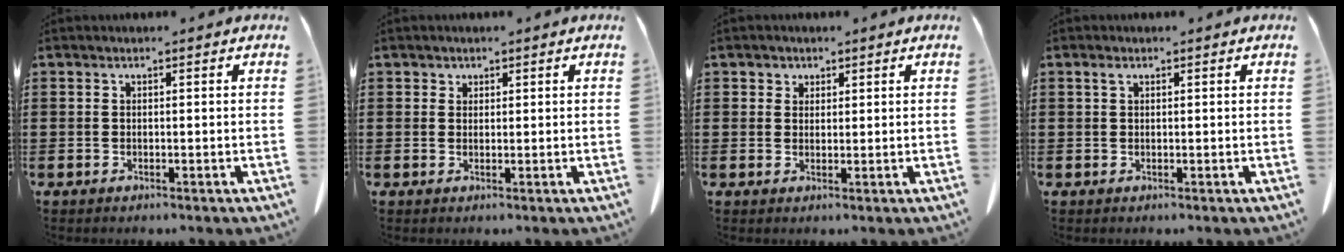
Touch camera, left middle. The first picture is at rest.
{"total": 1.0, "force": [0.8, 0.6, 0.0], "torque": [-0.003, 0.001, 0.016]}
{"total": 1.5, "force": [1.1, 1.1, 0.0], "torque": [0.003, 0.001, 0.020]}
{"total": 1.1, "force": [0.5, 0.5, 0.9], "torque": [-0.020, 0.004, 0.009]}